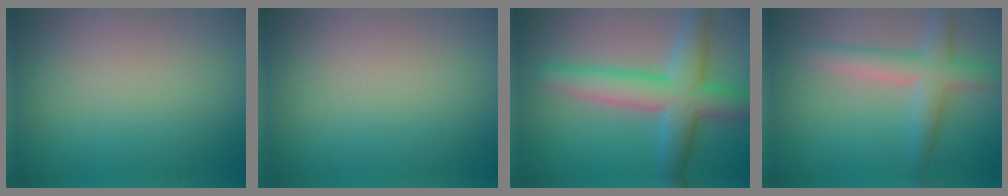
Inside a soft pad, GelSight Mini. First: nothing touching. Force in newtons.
{"total": 0.0}
{"total": 6.5, "press": 6.5, "slide": 0.2}
{"total": 3.7, "press": 3.7, "slide": 0.2}